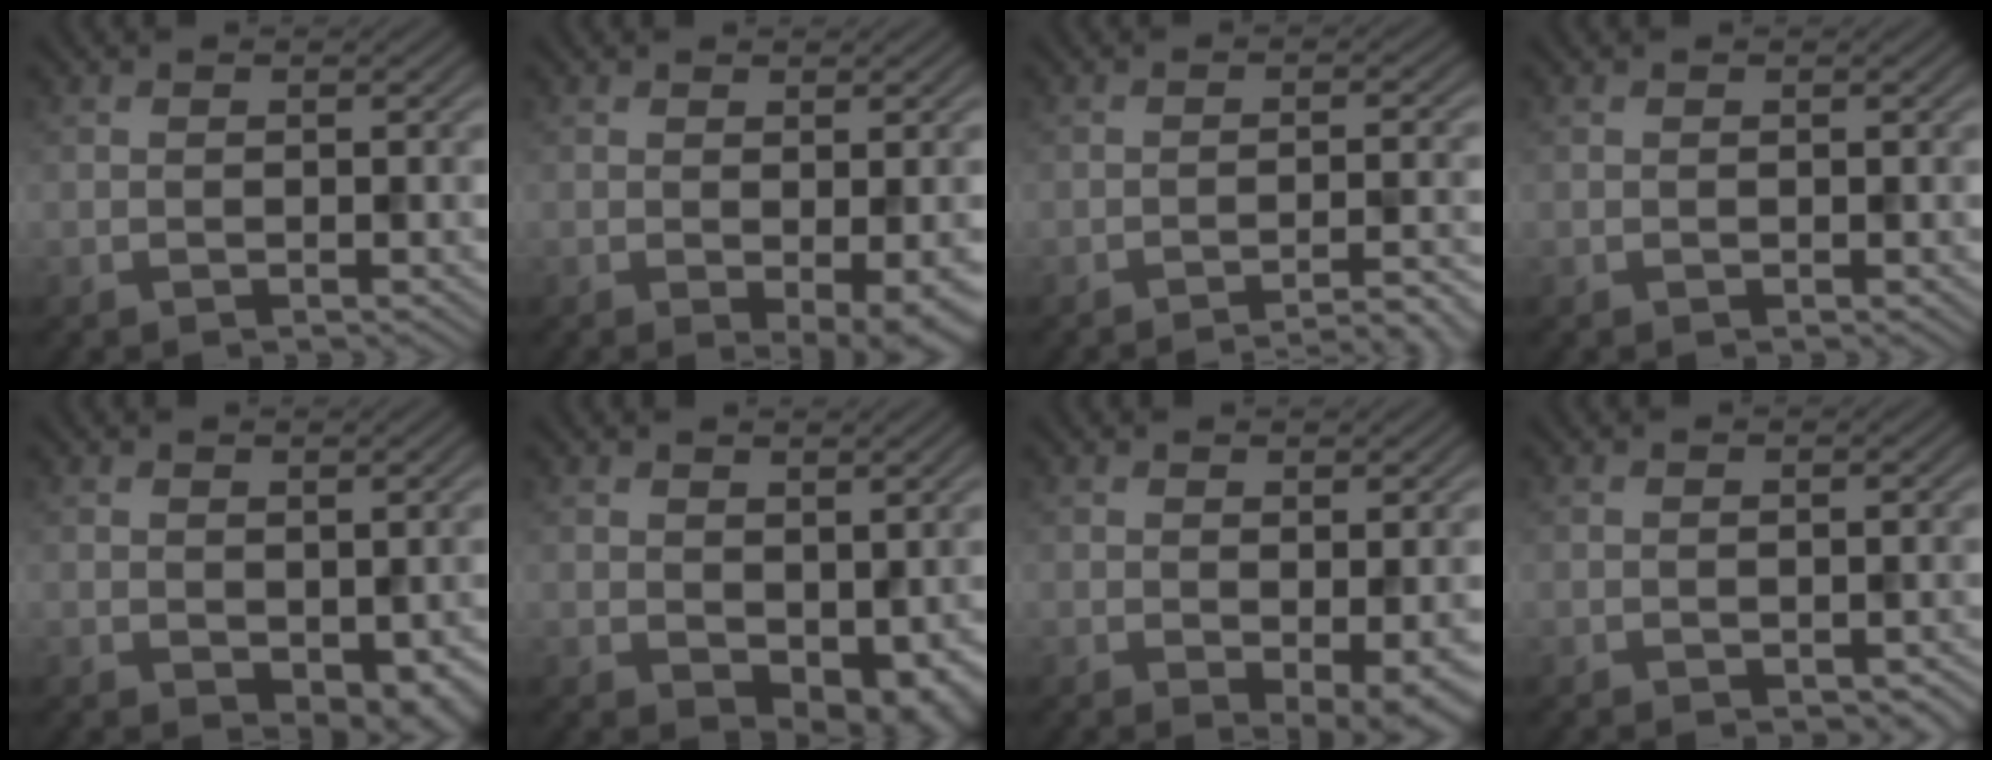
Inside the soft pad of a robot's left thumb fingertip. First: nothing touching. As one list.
[{"total": 4.0, "force": [-0.8, 0.8, 3.8], "torque": [-0.059, -0.009, -0.006]}, {"total": 4.7, "force": [-3.6, 0.5, 3.0], "torque": [-0.039, 0.019, -0.067]}, {"total": 0.0}, {"total": 3.7, "force": [-1.0, 2.2, 2.8], "torque": [-0.038, -0.014, -0.004]}, {"total": 4.7, "force": [-0.1, 3.0, 3.6], "torque": [-0.055, -0.016, 0.011]}, {"total": 3.6, "force": [-0.5, 0.9, 3.4], "torque": [-0.054, -0.008, -0.003]}, {"total": 1.3, "force": [-1.0, 0.4, 0.7], "torque": [-0.008, -0.001, -0.009]}]